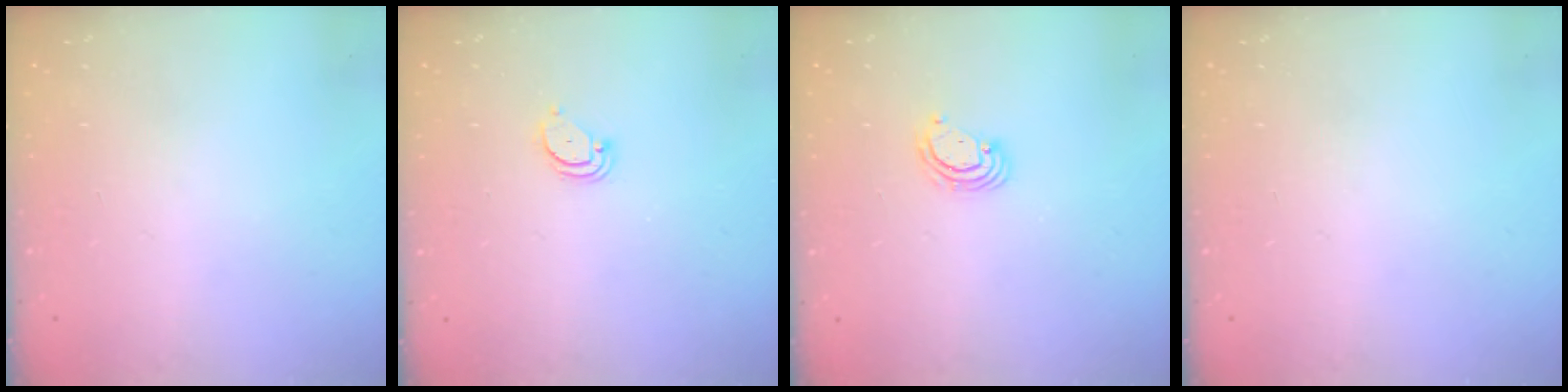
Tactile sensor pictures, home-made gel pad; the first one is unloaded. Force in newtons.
{"total": 2.1, "press": 2.1, "slide": 0.2}
{"total": 2.9, "press": 2.9, "slide": 0.3}
{"total": 0.0}